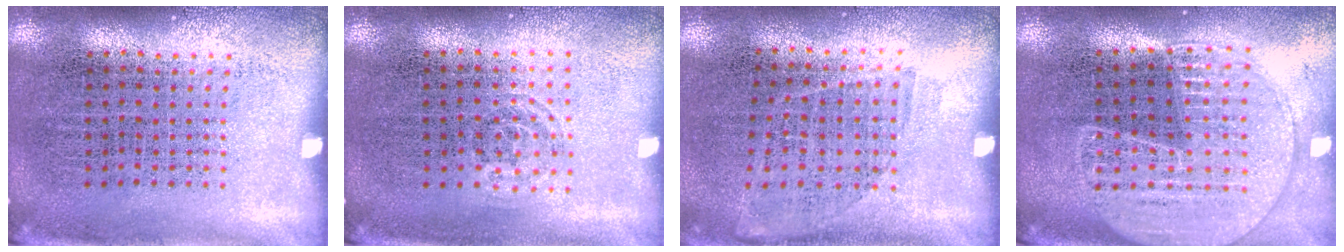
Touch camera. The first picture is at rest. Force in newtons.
{"total": 0.8, "press": 0.5, "slide": 0.6}
{"total": 0.9, "press": 0.8, "slide": 0.5}
{"total": 1.8, "press": 1.7, "slide": 0.6}